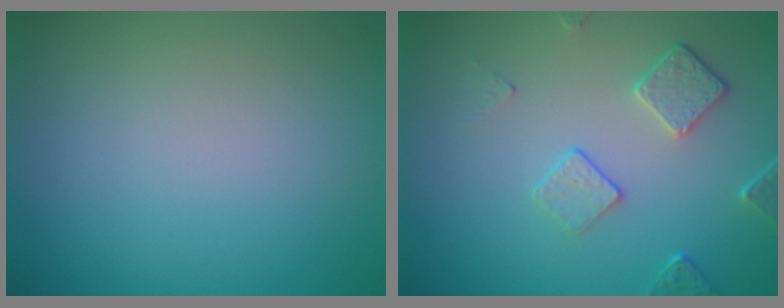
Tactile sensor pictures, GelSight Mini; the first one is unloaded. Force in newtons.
{"total": 2.7, "press": 2.0, "slide": 1.7}